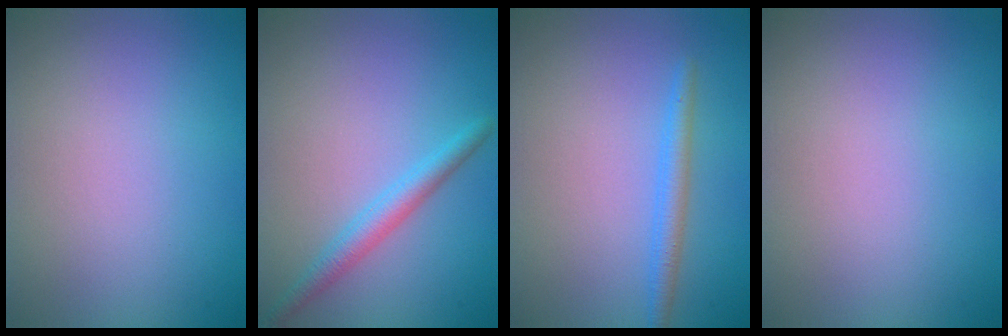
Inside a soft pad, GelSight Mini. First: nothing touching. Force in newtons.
{"total": 2.3, "press": 2.3, "slide": 0.0}
{"total": 1.9, "press": 1.9, "slide": 0.2}
{"total": 0.0}